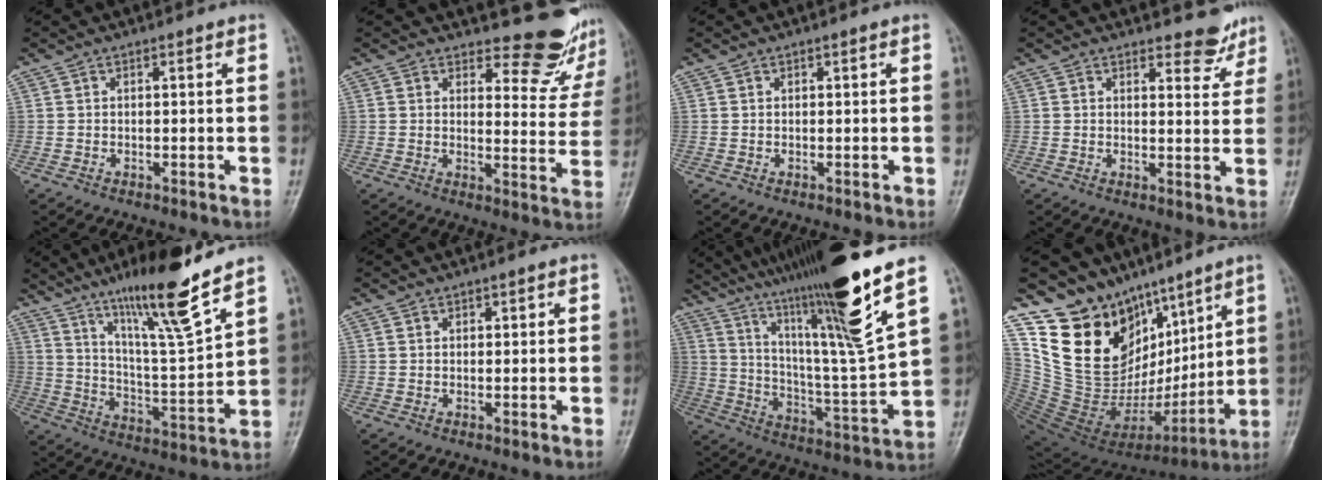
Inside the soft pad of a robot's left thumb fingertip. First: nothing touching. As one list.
[{"total": 11.1, "force": [10.5, 3.5, 1.7], "torque": [0.018, -0.107, 0.109]}, {"total": 0.0}, {"total": 5.1, "force": [4.4, 2.1, 1.3], "torque": [0.006, -0.037, 0.051]}, {"total": 16.4, "force": [11.7, 0.8, 11.6], "torque": [-0.185, -0.069, 0.203]}, {"total": 1.1, "force": [0.5, 0.7, 0.7], "torque": [-0.001, 0.000, 0.007]}, {"total": 22.8, "force": [15.2, 0.6, 17.1], "torque": [-0.266, -0.072, 0.263]}, {"total": 21.5, "force": [12.8, 13.9, 10.2], "torque": [-0.125, -0.053, 0.250]}]